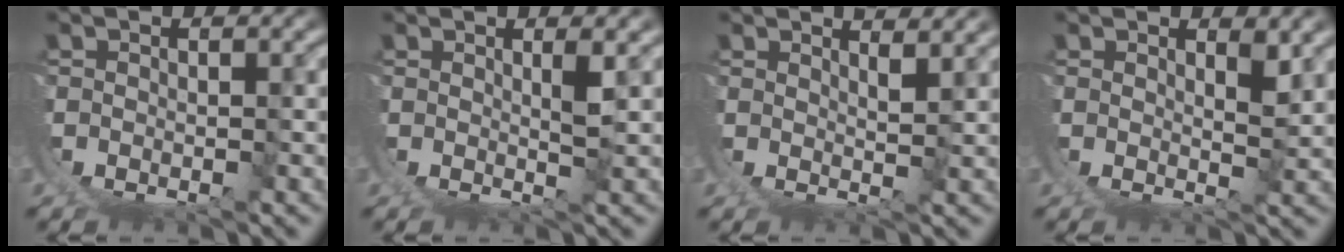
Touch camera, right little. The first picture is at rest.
{"total": 2.1, "force": [0.9, -1.4, 1.3], "torque": [-0.012, -0.004, 0.020]}
{"total": 2.7, "force": [2.1, -1.1, 1.2], "torque": [-0.009, -0.004, 0.037]}
{"total": 2.0, "force": [1.4, -1.0, 1.1], "torque": [-0.006, -0.011, 0.028]}